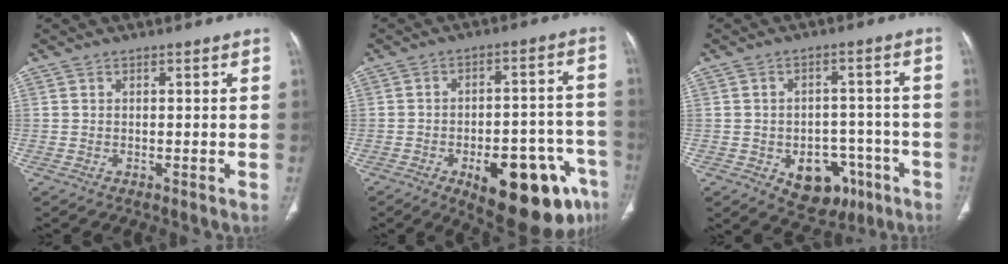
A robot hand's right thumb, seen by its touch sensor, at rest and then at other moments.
{"total": 20.8, "force": [-10.0, 8.4, 16.2], "torque": [-0.154, 0.048, -0.122]}
{"total": 11.4, "force": [-5.0, 8.0, 6.4], "torque": [-0.049, 0.035, -0.054]}